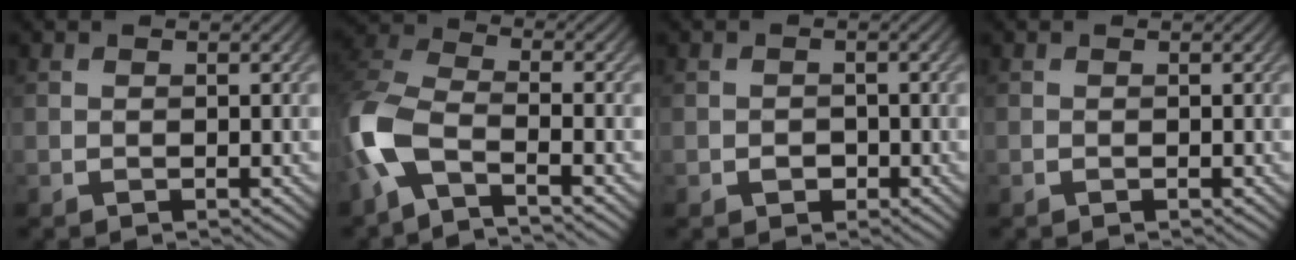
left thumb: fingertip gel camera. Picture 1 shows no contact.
{"total": 8.7, "force": [-4.0, 3.4, 6.9], "torque": [-0.164, -0.002, -0.106]}
{"total": 1.5, "force": [-0.6, 1.2, 0.6], "torque": [-0.005, -0.003, -0.013]}
{"total": 0.0}